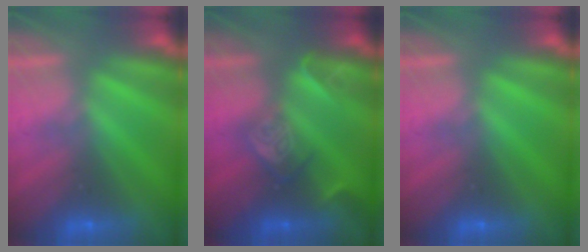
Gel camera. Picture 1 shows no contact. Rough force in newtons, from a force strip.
{"total": 2.4}
{"total": 0.0}